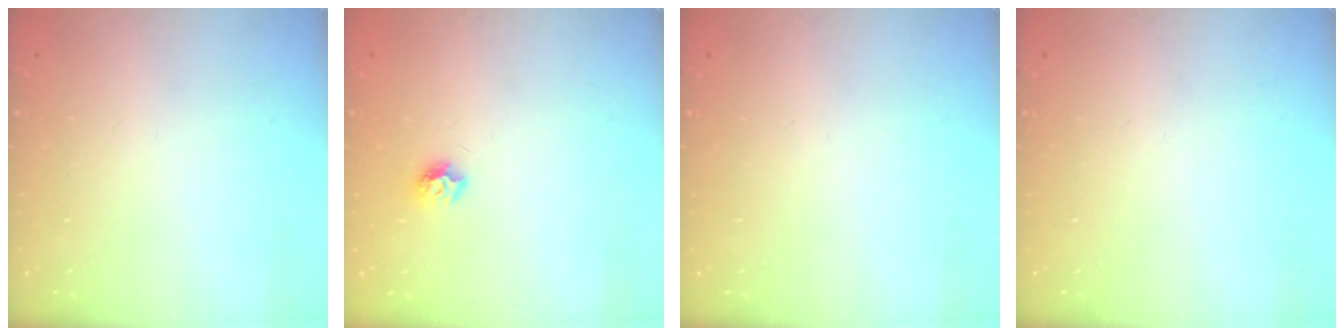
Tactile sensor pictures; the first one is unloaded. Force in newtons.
{"total": 6.8, "press": 6.8, "slide": 0.6}
{"total": 0.0}
{"total": 0.0}